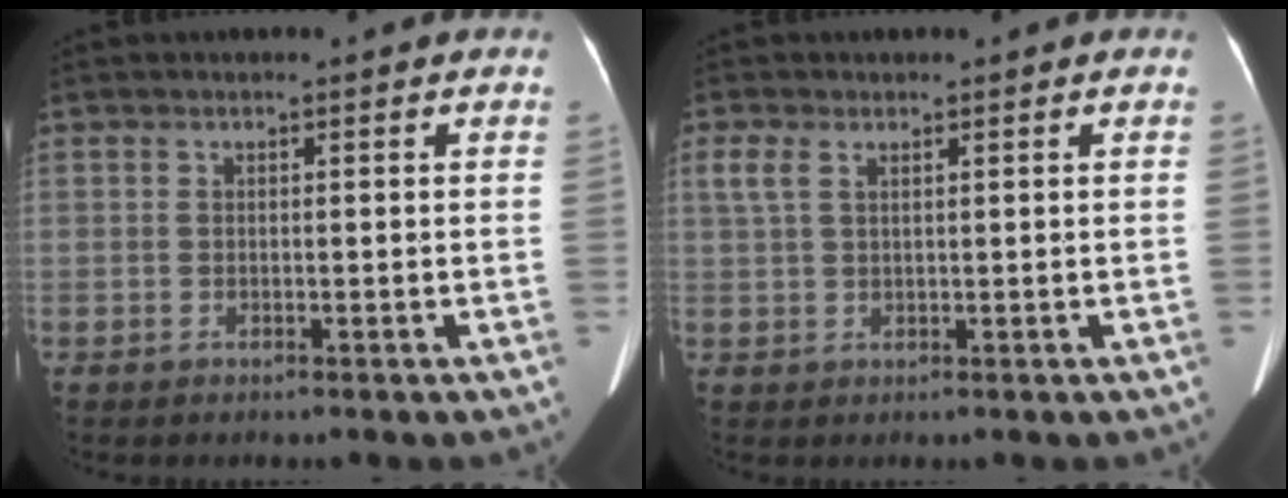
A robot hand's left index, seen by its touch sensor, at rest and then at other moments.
{"total": 2.6, "force": [1.3, 1.2, 1.9], "torque": [-0.053, 0.020, 0.035]}